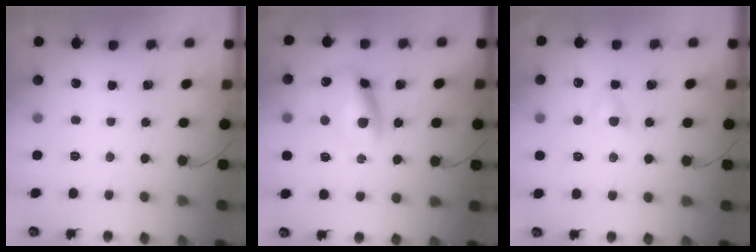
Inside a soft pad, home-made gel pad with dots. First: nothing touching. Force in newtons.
{"total": 10.9, "press": 10.7, "slide": 2.3}
{"total": 2.7, "press": 2.4, "slide": 1.2}